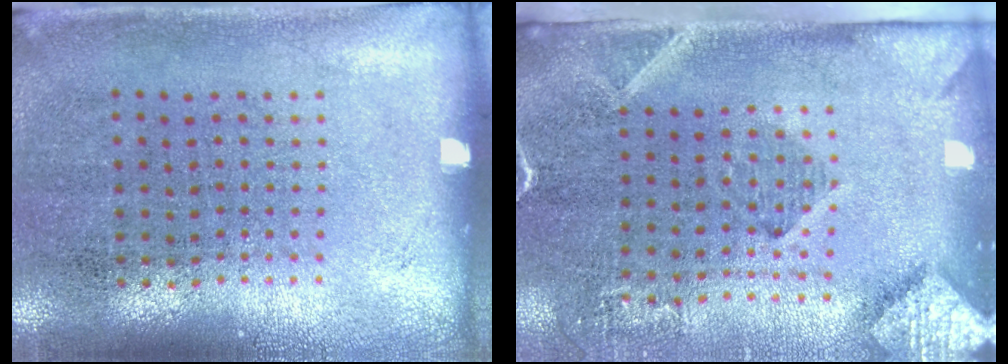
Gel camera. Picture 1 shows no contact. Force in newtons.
{"total": 2.9, "press": 2.1, "slide": 2.0}